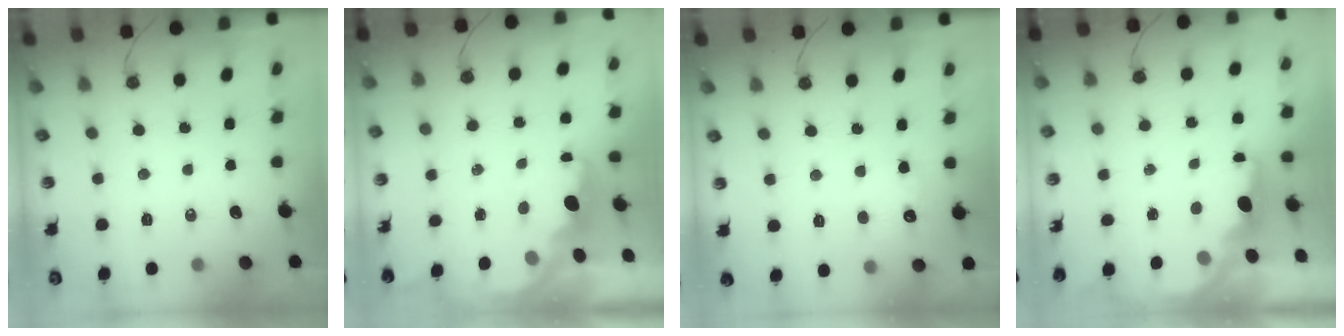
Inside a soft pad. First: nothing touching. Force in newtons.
{"total": 2.0, "press": 1.8, "slide": 0.8}
{"total": 6.4, "press": 6.3, "slide": 1.2}
{"total": 2.4, "press": 2.3, "slide": 0.8}